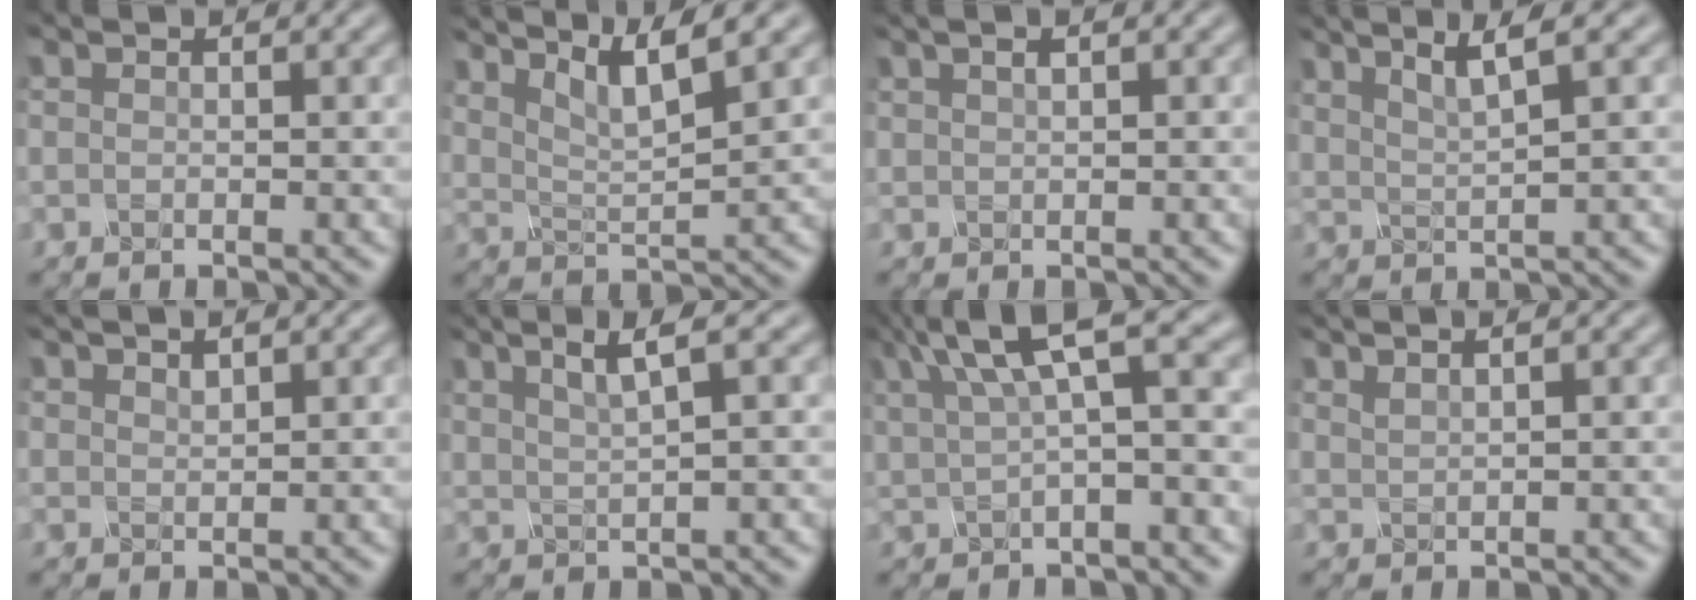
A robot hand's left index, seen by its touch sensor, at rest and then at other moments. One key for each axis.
{"total": 4.9, "fx": 3.3, "fy": 1.0, "fz": 3.5, "tx": -0.065, "ty": 0.006, "tz": 0.058}
{"total": 1.1, "fx": 0.4, "fy": 0.4, "fz": 0.9, "tx": -0.017, "ty": 0.002, "tz": 0.011}
{"total": 3.0, "fx": 1.9, "fy": 0.4, "fz": 2.2, "tx": -0.036, "ty": 0.008, "tz": 0.038}
{"total": 1.1, "fx": 0.9, "fy": 0.3, "fz": 0.5, "tx": -0.009, "ty": 0.004, "tz": 0.021}
{"total": 3.1, "fx": 1.4, "fy": 0.5, "fz": 2.6, "tx": -0.045, "ty": 0.009, "tz": 0.031}
{"total": 6.6, "fx": 2.7, "fy": 1.9, "fz": 5.7, "tx": -0.099, "ty": 0.024, "tz": 0.051}
{"total": 1.3, "fx": 1.0, "fy": 0.4, "fz": 0.8, "tx": -0.006, "ty": 0.005, "tz": 0.017}